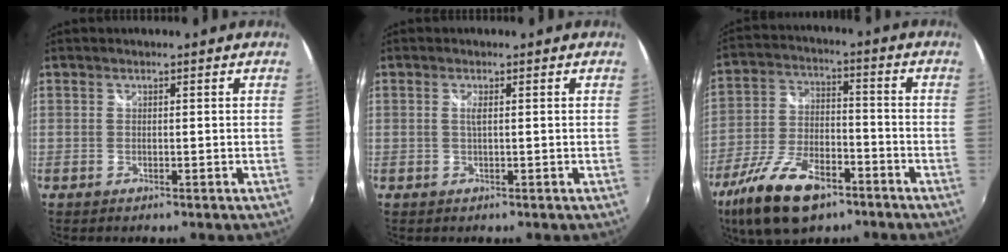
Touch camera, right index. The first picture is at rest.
{"total": 1.2, "force": [0.2, -0.1, 1.2], "torque": [-0.023, -0.001, 0.002]}
{"total": 16.4, "force": [-10.3, 7.4, 10.4], "torque": [-0.226, -0.024, -0.185]}